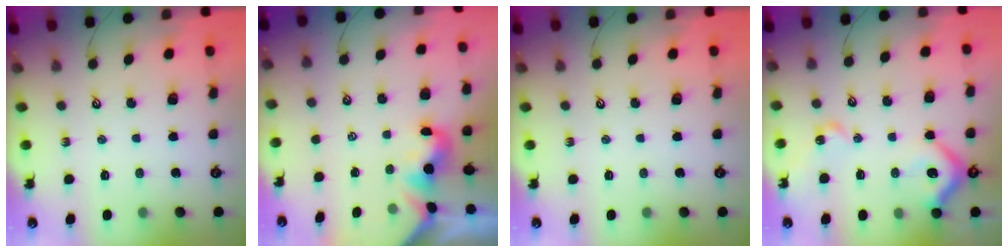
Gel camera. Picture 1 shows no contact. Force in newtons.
{"total": 0.7, "press": 0.1, "slide": 0.7}
{"total": 0.0}
{"total": 11.9, "press": 11.8, "slide": 1.5}